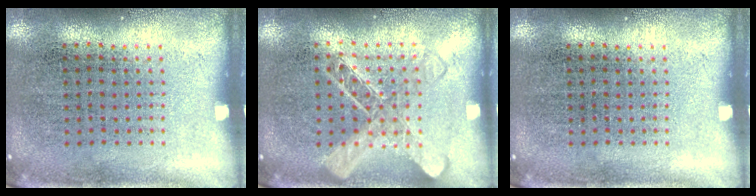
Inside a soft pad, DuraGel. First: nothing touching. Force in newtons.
{"total": 1.5, "press": 1.5, "slide": 0.3}
{"total": 0.0}